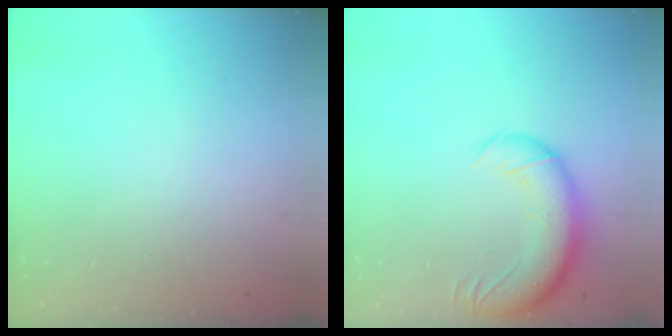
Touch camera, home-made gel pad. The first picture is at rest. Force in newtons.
{"total": 13.3, "press": 12.8, "slide": 3.6}